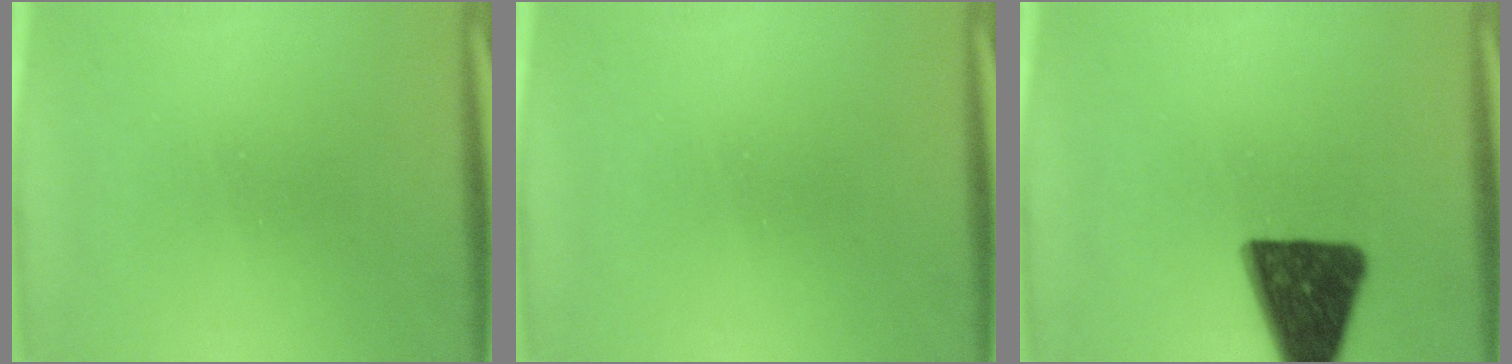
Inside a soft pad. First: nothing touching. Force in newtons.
{"total": 0.0}
{"total": 14.9}